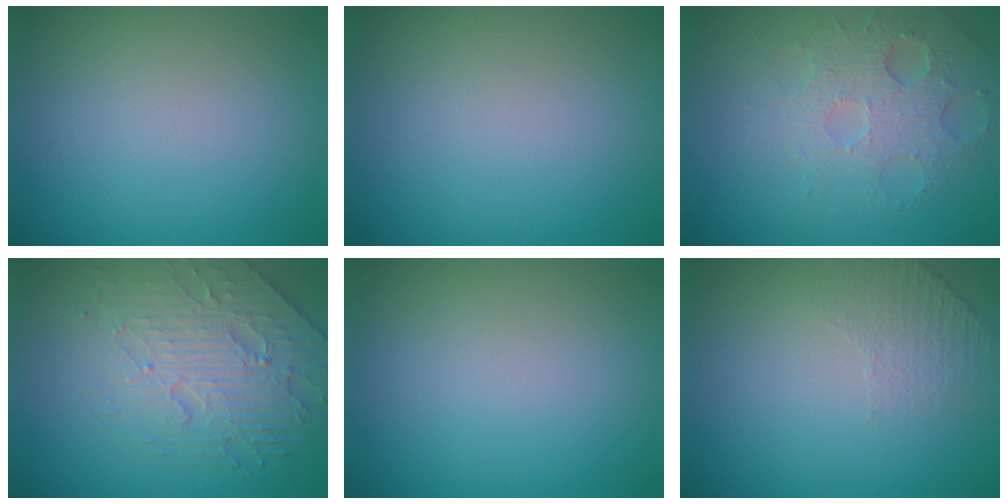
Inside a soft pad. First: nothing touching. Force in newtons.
{"total": 0.0}
{"total": 3.6, "press": 3.3, "slide": 1.4}
{"total": 5.0, "press": 4.4, "slide": 2.5}
{"total": 0.0}
{"total": 1.3, "press": 0.8, "slide": 1.1}